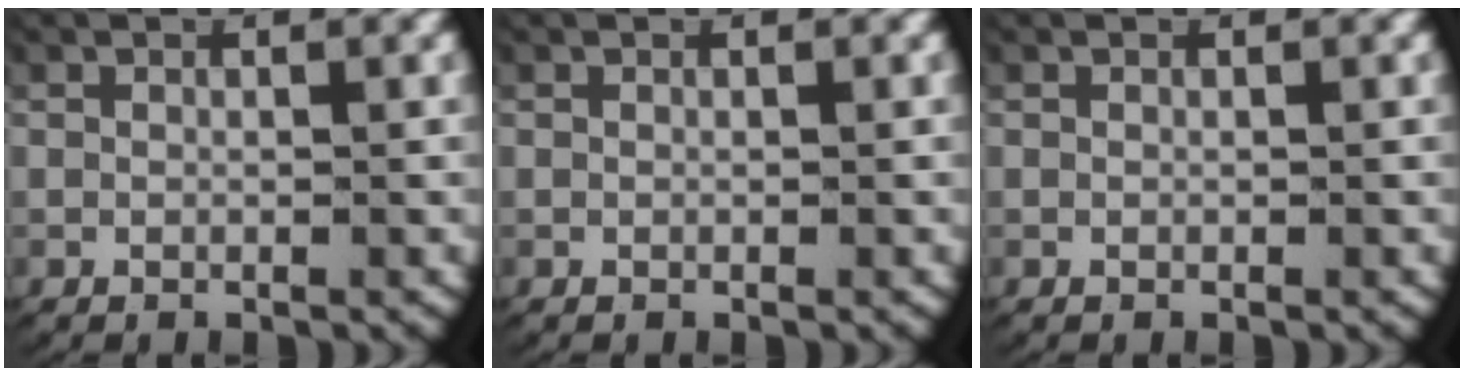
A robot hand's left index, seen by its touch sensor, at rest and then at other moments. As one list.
[{"total": 0.0}, {"total": 0.0}]